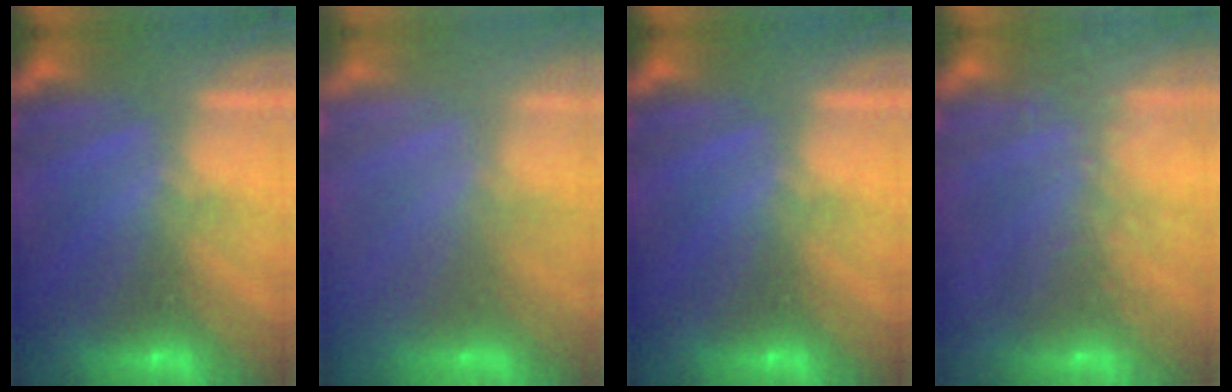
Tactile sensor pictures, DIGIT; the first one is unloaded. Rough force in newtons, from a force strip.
{"total": 7.7}
{"total": 0.0}
{"total": 7.2}